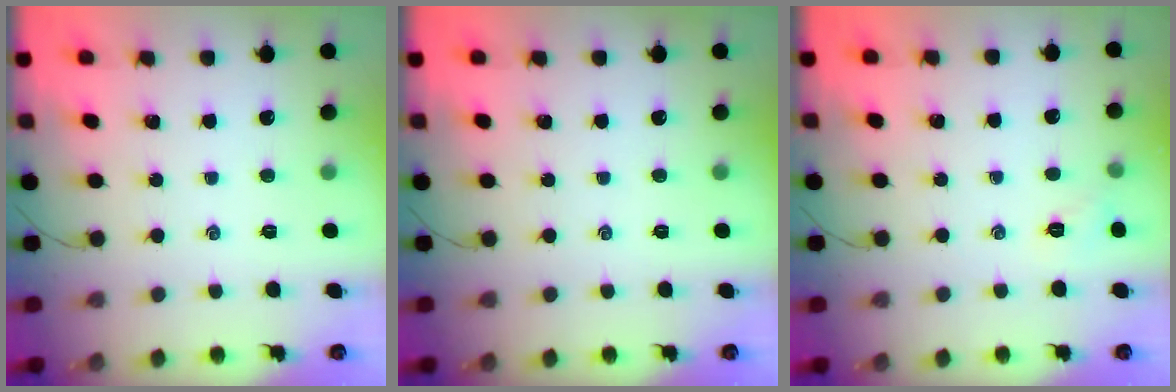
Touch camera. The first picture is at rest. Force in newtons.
{"total": 0.0}
{"total": 5.0, "press": 4.8, "slide": 1.5}